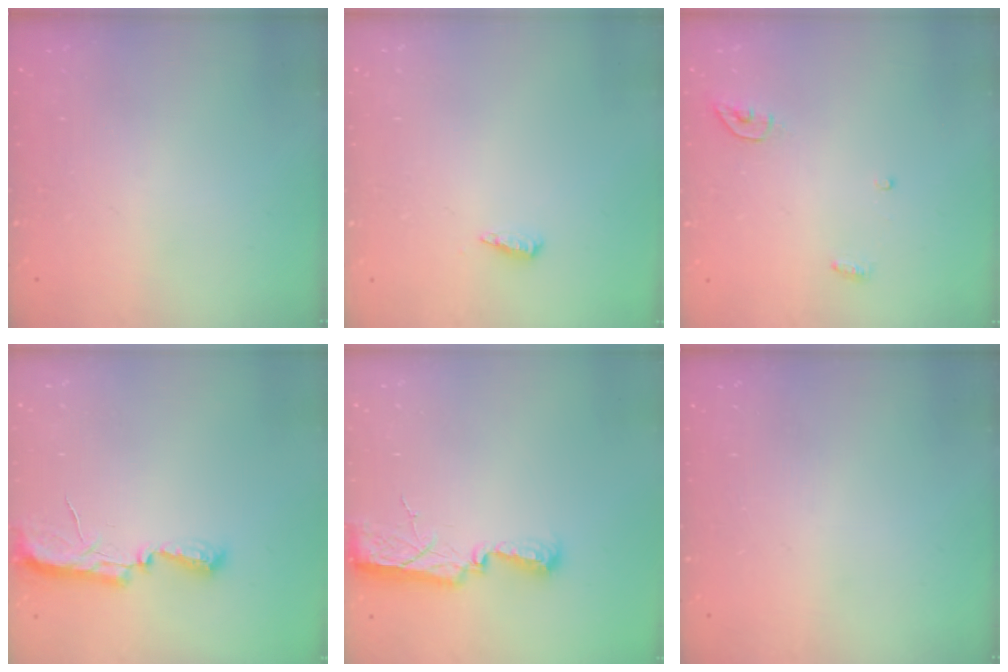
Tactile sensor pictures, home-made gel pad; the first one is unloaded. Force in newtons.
{"total": 4.9, "press": 4.8, "slide": 1.2}
{"total": 3.8, "press": 3.7, "slide": 0.3}
{"total": 9.8, "press": 8.5, "slide": 4.8}
{"total": 7.8, "press": 7.7, "slide": 1.2}
{"total": 0.0}